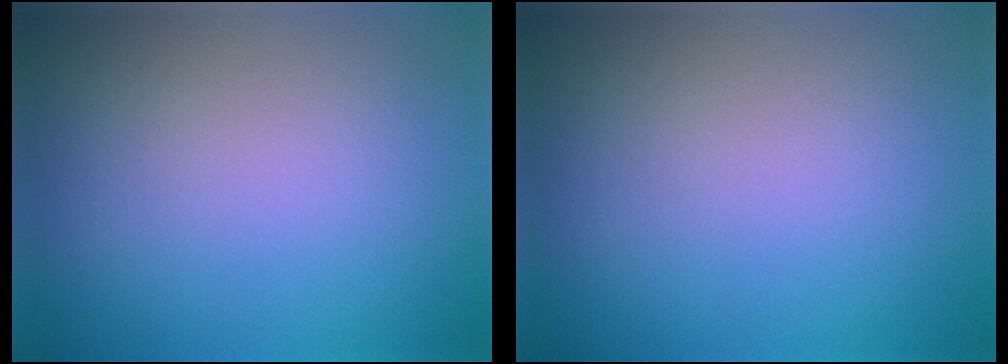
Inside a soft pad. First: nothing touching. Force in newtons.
{"total": 0.0}